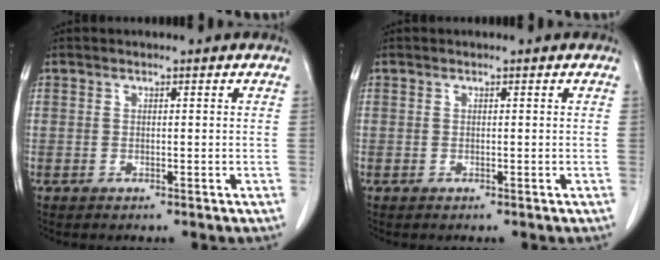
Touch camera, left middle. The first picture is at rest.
{"total": 0.0}